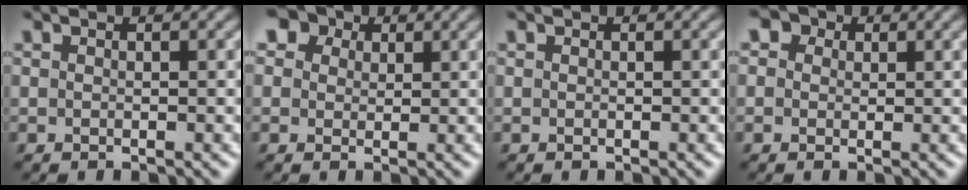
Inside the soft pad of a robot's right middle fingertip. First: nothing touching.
{"total": 6.0, "force": [3.8, 4.1, 2.4], "torque": [-0.062, 0.011, 0.051]}
{"total": 0.0}
{"total": 3.7, "force": [2.0, 2.6, 1.6], "torque": [-0.034, 0.005, 0.012]}